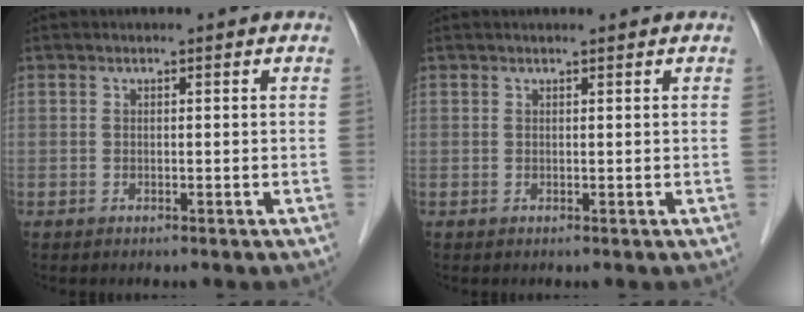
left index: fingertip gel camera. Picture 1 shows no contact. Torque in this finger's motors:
{"motor_torque": [0.27, -0.06, 0.00, -0.02]}